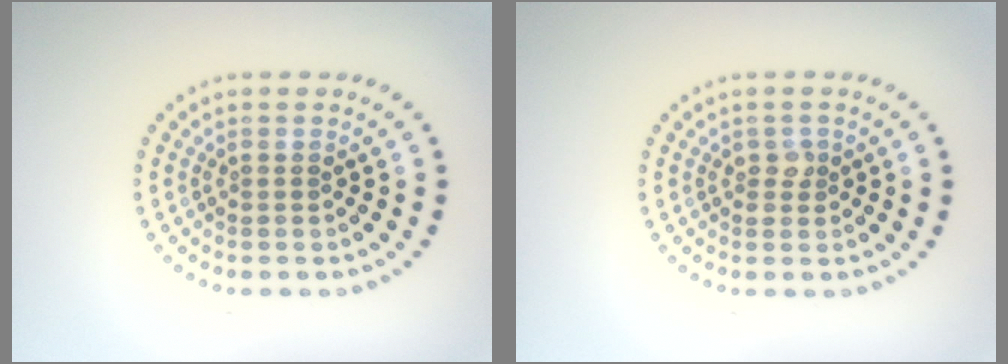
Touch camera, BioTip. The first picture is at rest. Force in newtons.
{"total": 1.2, "press": 1.1, "slide": 0.4}